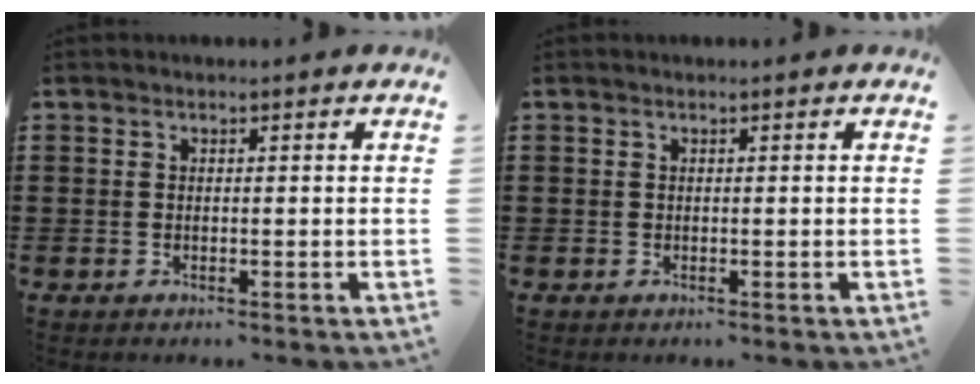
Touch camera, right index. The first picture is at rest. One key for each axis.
{"total": 0.0}